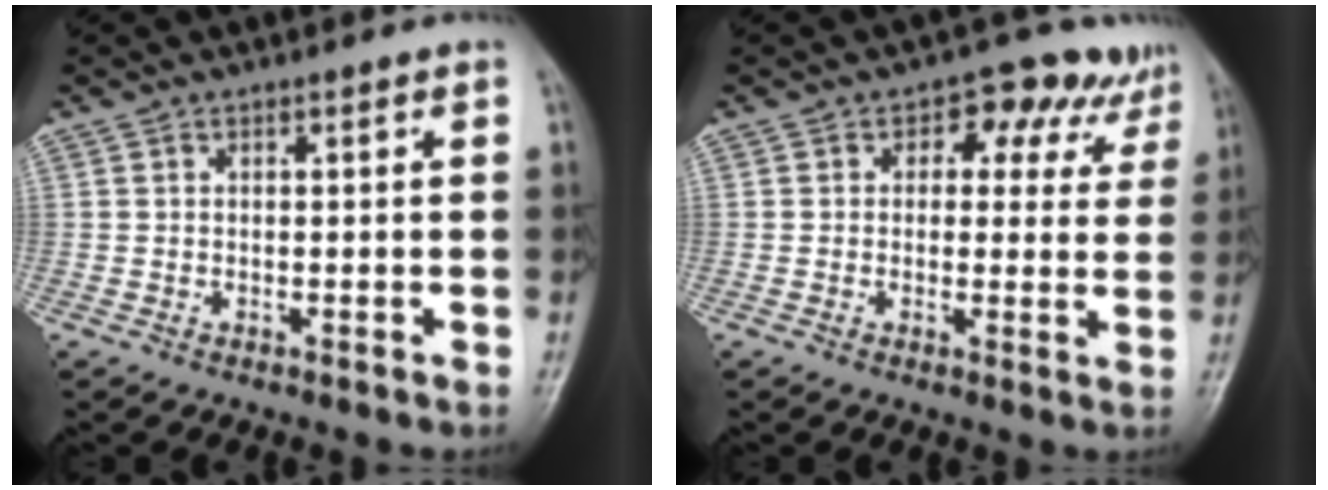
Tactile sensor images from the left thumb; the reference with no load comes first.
{"total": 8.5, "force": [4.2, 5.8, 4.6], "torque": [-0.003, -0.006, 0.043]}